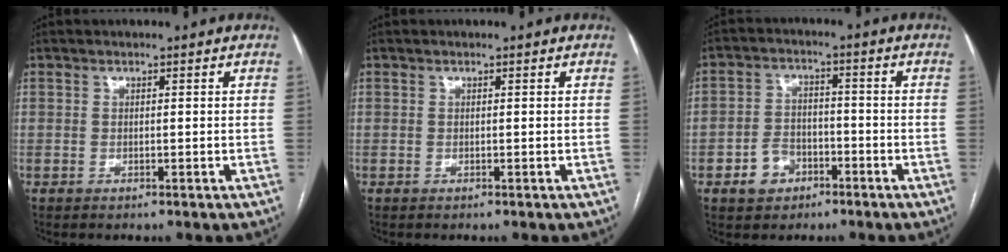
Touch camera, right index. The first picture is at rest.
{"total": 0.0}
{"total": 5.6, "force": [-2.8, 4.2, 2.4], "torque": [-0.047, 0.015, -0.041]}